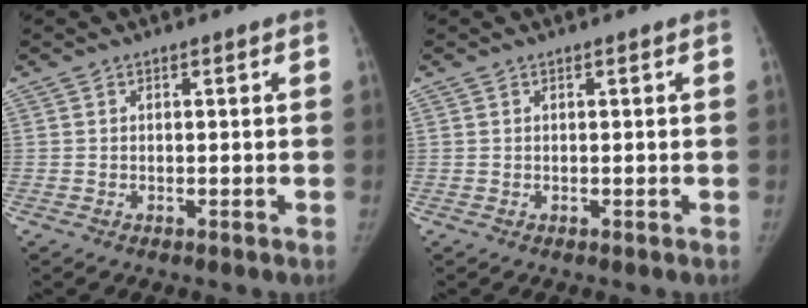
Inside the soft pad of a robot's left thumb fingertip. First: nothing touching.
{"total": 0.0}